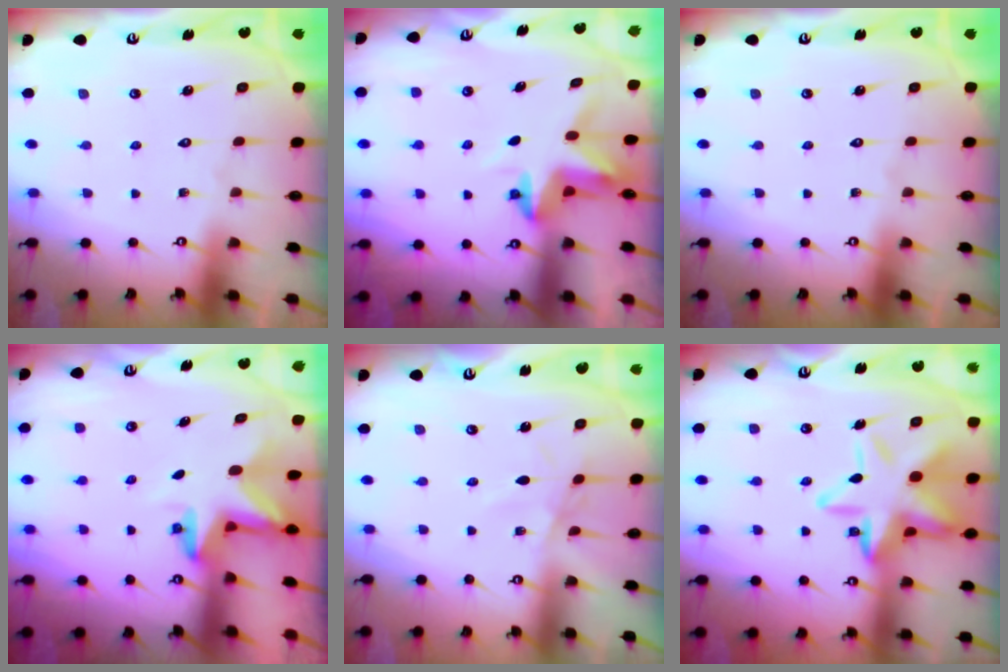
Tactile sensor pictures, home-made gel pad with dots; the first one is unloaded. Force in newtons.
{"total": 3.7, "press": 3.7, "slide": 0.4}
{"total": 0.0}
{"total": 2.9, "press": 2.9, "slide": 0.2}
{"total": 3.6, "press": 3.5, "slide": 0.4}
{"total": 16.5, "press": 16.4, "slide": 2.1}